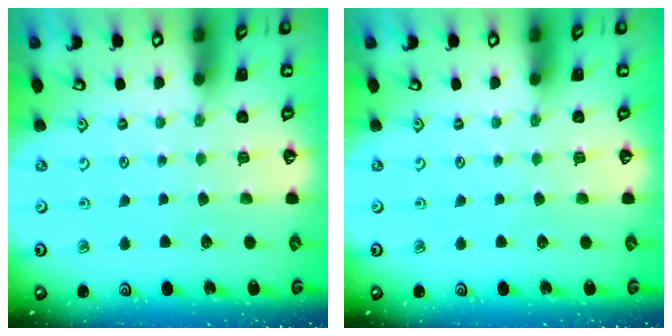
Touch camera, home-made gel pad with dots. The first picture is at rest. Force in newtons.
{"total": 0.0}